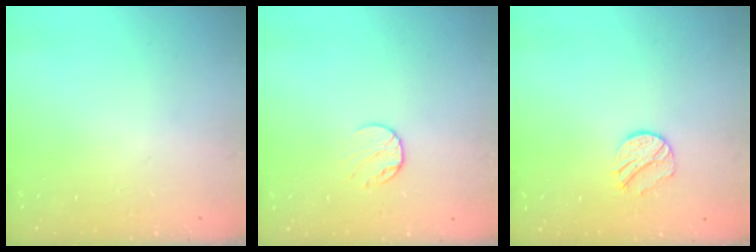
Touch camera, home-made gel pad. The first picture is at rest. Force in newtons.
{"total": 6.5, "press": 6.5, "slide": 0.6}
{"total": 8.6, "press": 8.6, "slide": 0.1}